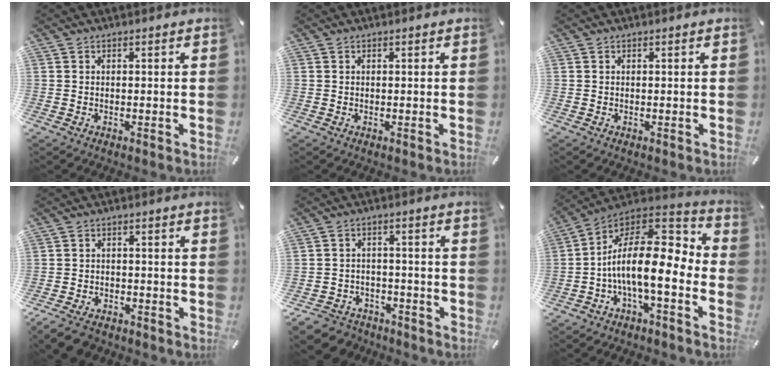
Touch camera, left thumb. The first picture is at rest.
{"total": 0.0}
{"total": 0.0}
{"total": 5.0, "force": [-4.0, 2.3, 1.9], "torque": [-0.047, 0.016, -0.078]}
{"total": 5.9, "force": [-4.2, 3.8, 1.5], "torque": [-0.037, 0.017, -0.080]}
{"total": 16.6, "force": [-3.2, 7.6, 14.4], "torque": [-0.263, -0.013, -0.054]}